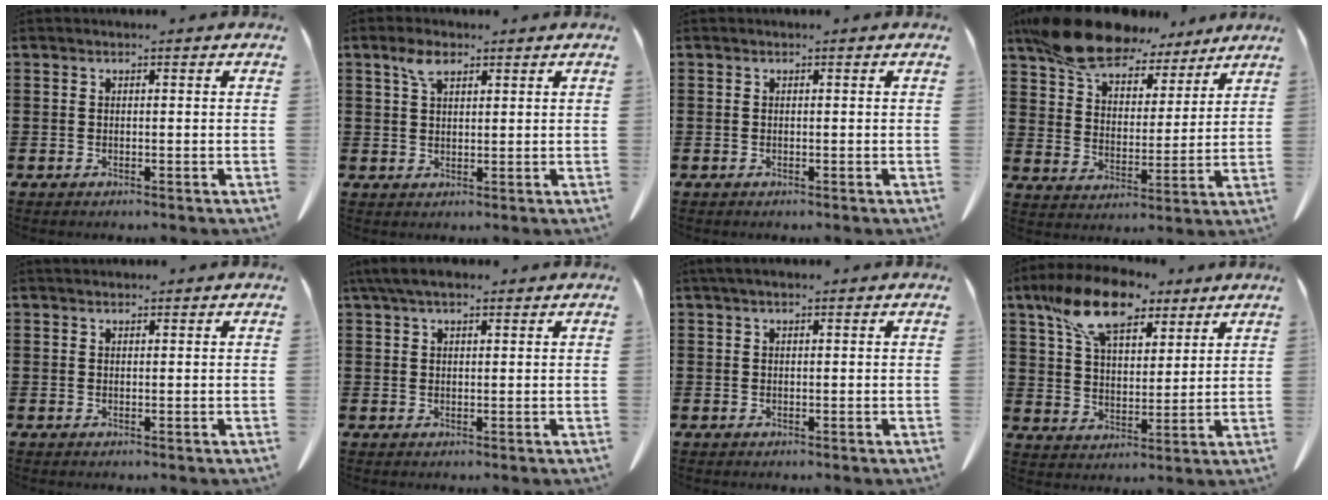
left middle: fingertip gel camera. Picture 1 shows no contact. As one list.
[{"total": 3.4, "force": [2.1, 1.7, 2.2], "torque": [-0.050, 0.006, 0.038]}, {"total": 0.0}, {"total": 12.2, "force": [10.4, 4.4, 4.5], "torque": [-0.118, -0.040, 0.193]}, {"total": 0.8, "force": [0.8, 0.2, 0.1], "torque": [-0.004, 0.001, 0.015]}, {"total": 3.9, "force": [2.7, 1.1, 2.6], "torque": [-0.058, 0.003, 0.050]}, {"total": 1.4, "force": [0.8, 0.5, 1.0], "torque": [-0.022, 0.003, 0.014]}, {"total": 12.2, "force": [8.2, 5.4, 7.3], "torque": [-0.157, -0.007, 0.155]}]